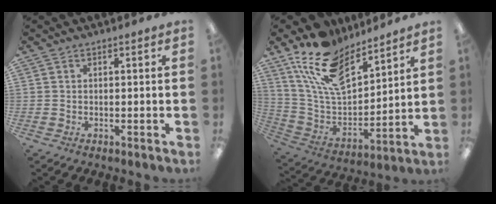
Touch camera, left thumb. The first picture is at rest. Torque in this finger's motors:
{"motor_torque": [0.56, 0.04, 1.40, -1.37, 0.49]}